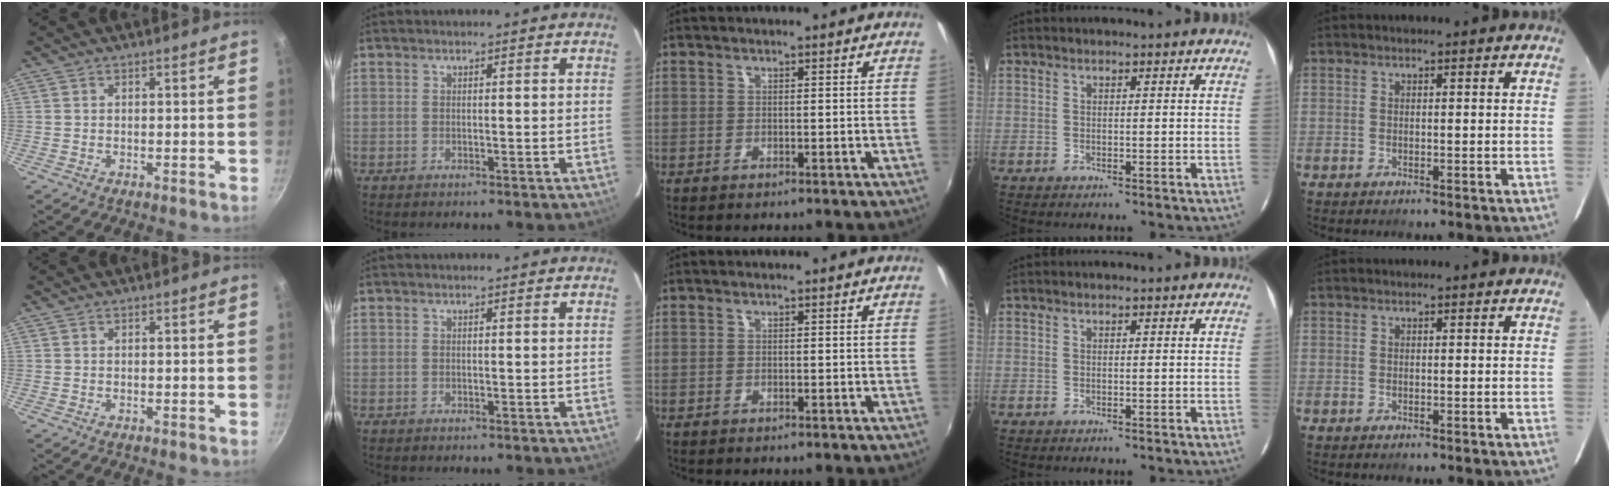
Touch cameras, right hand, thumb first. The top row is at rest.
{}